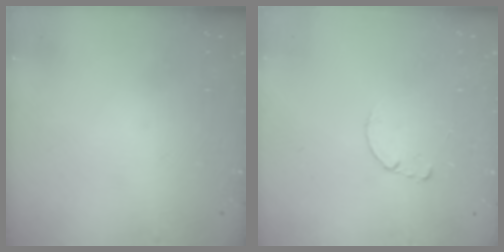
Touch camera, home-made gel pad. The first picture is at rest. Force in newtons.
{"total": 0.7, "press": 0.6, "slide": 0.1}